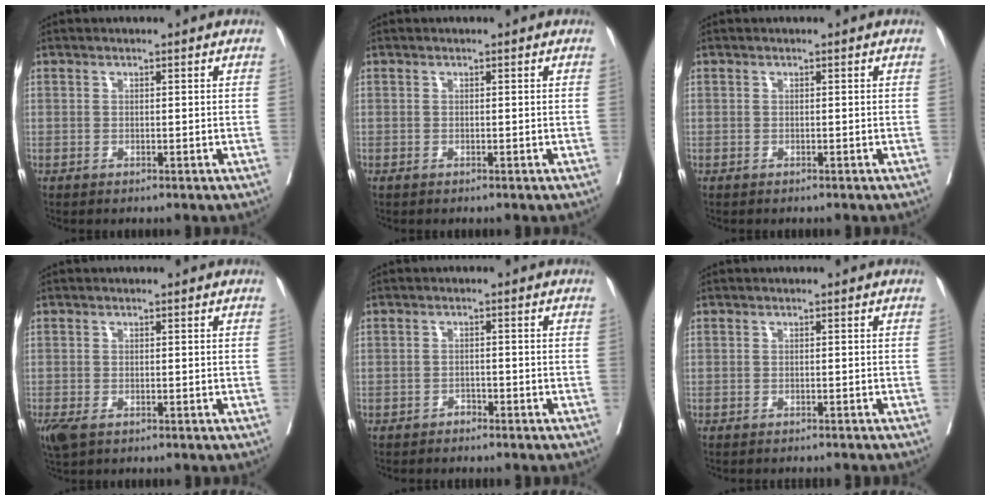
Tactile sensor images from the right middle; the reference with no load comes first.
{"total": 0.0}
{"total": 0.0}
{"total": 4.0, "force": [-2.3, 2.1, 2.6], "torque": [-0.065, -0.015, -0.038]}
{"total": 1.2, "force": [-1.1, 0.4, 0.2], "torque": [-0.009, 0.000, -0.019]}
{"total": 4.3, "force": [-4.1, 0.4, 1.2], "torque": [-0.013, -0.009, -0.048]}